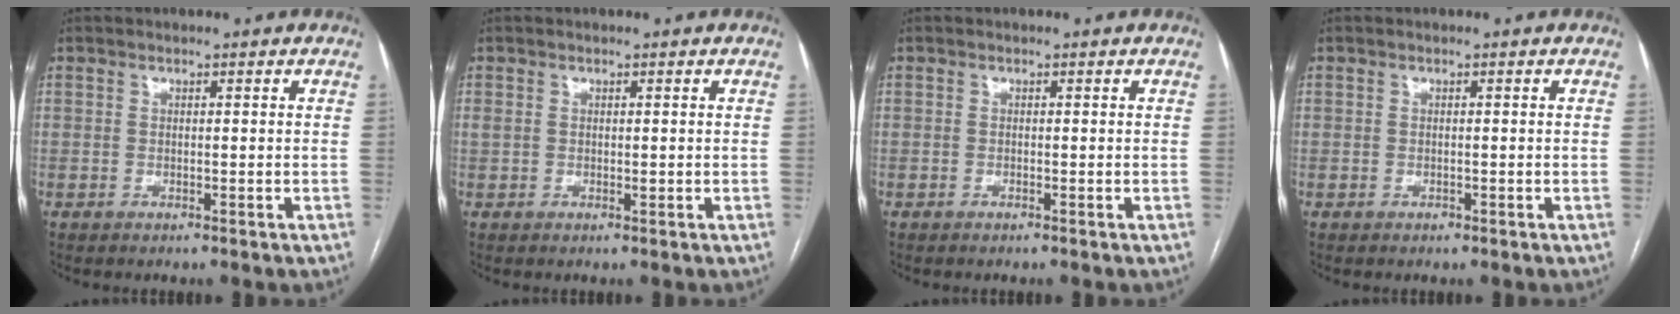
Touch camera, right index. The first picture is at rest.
{"total": 1.2, "force": [0.2, 0.8, 0.9], "torque": [-0.021, 0.008, 0.010]}
{"total": 0.0}
{"total": 0.6, "force": [-0.3, 0.5, 0.0], "torque": [-0.001, 0.004, -0.004]}